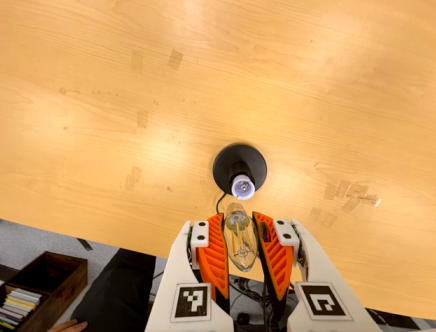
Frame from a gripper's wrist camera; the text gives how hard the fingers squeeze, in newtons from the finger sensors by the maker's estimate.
{"total": 21.2, "left": 23.0, "right": 19.4}